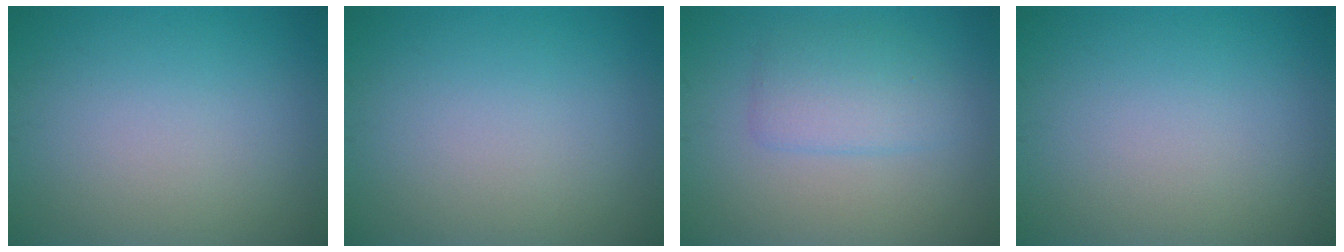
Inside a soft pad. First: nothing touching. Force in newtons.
{"total": 0.0}
{"total": 3.0, "press": 3.0, "slide": 0.1}
{"total": 0.0}